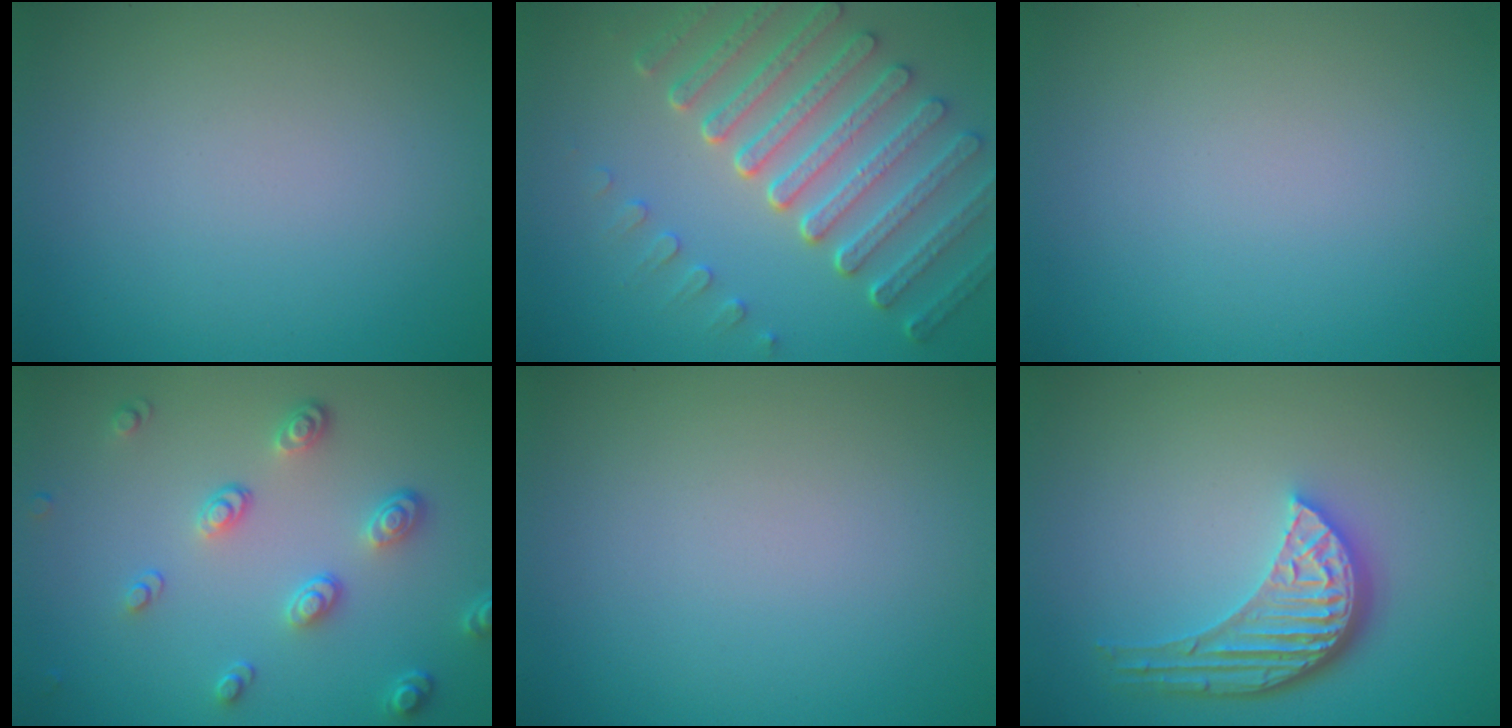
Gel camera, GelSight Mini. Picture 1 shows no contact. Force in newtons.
{"total": 7.2, "press": 5.3, "slide": 4.9}
{"total": 0.0}
{"total": 3.7, "press": 2.9, "slide": 2.3}
{"total": 0.0}
{"total": 5.2, "press": 3.9, "slide": 3.4}